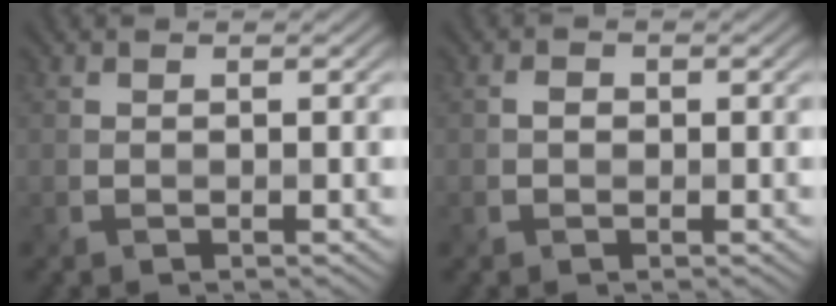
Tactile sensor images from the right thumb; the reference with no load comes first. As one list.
[{"total": 0.7, "force": [-0.2, 0.6, 0.2], "torque": [-0.005, 0.000, -0.002]}]